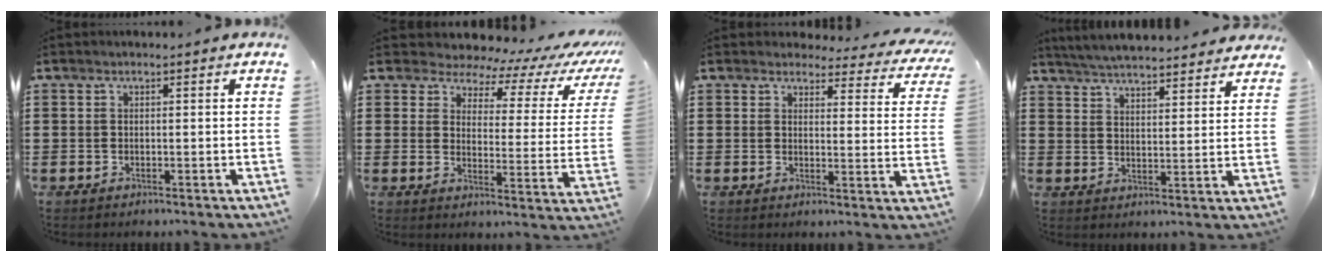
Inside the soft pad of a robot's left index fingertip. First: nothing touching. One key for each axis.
{"total": 4.7, "fx": 4.1, "fy": 2.0, "fz": 1.0, "tx": -0.036, "ty": -0.036, "tz": 0.063}
{"total": 3.7, "fx": 3.5, "fy": 0.9, "fz": 1.0, "tx": -0.030, "ty": -0.018, "tz": 0.059}
{"total": 5.2, "fx": 5.1, "fy": 0.0, "fz": 0.6, "tx": -0.034, "ty": -0.026, "tz": 0.091}